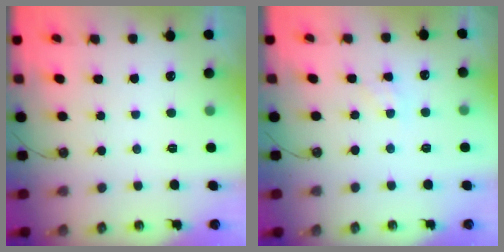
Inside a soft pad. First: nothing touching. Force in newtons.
{"total": 2.8, "press": 2.8, "slide": 0.5}